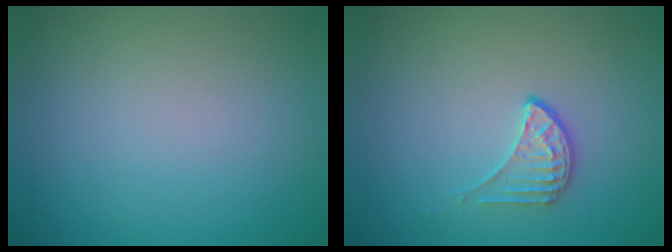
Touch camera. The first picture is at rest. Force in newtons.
{"total": 1.9, "press": 1.3, "slide": 1.3}